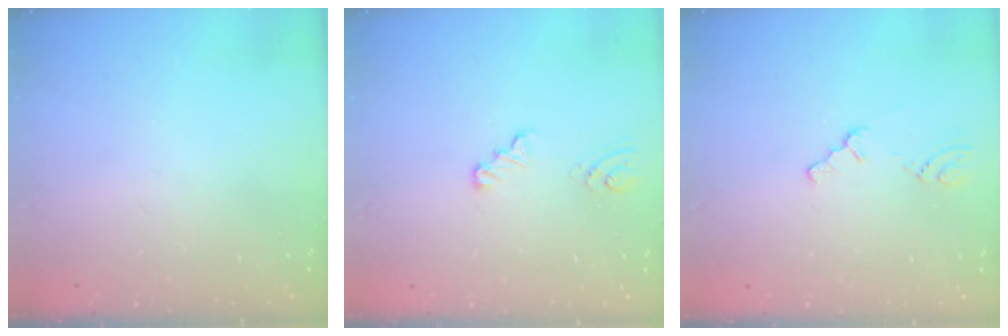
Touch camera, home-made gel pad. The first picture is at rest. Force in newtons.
{"total": 4.3, "press": 4.2, "slide": 0.4}
{"total": 0.6, "press": 0.6, "slide": 0.2}